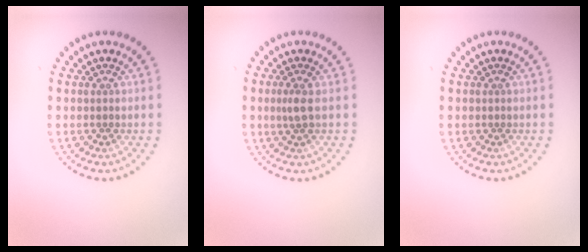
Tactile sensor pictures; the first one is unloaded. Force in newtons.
{"total": 1.4, "press": 1.1, "slide": 0.9}
{"total": 0.0}